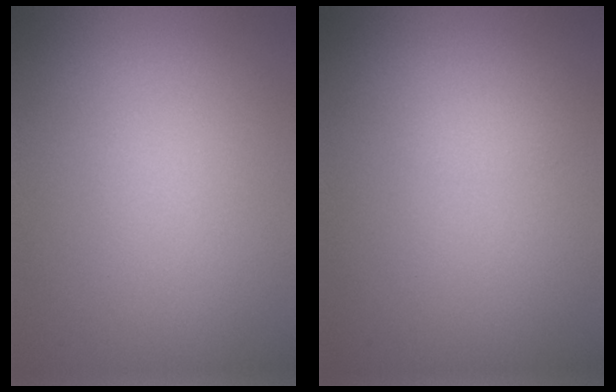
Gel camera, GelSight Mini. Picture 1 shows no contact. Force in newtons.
{"total": 0.6, "press": 0.6, "slide": 0.0}